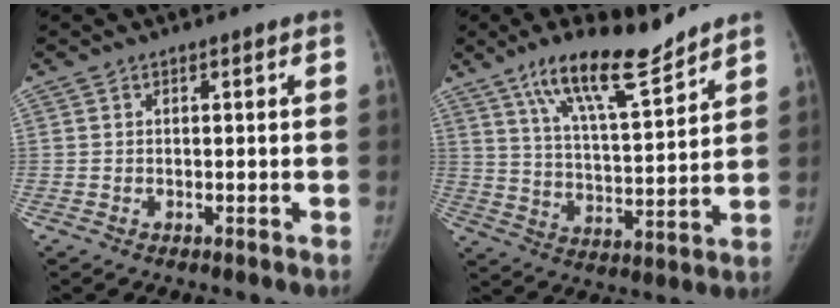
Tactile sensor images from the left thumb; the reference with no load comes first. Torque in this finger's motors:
{"motor_torque": [0.67, -0.15, 1.10, -1.08, 0.18]}